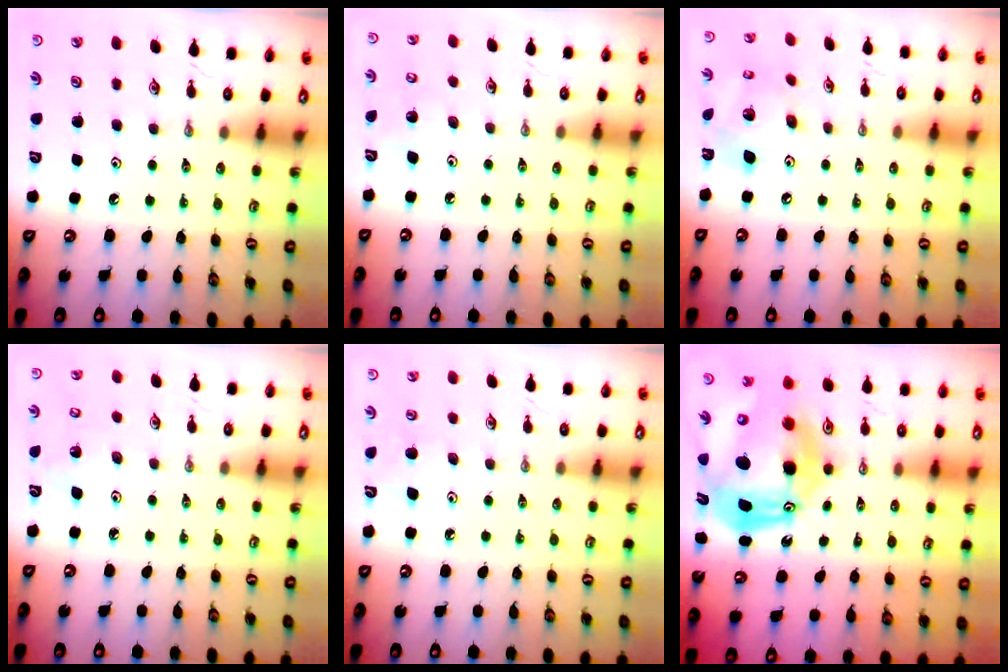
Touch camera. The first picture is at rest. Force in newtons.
{"total": 6.0, "press": 6.0, "slide": 0.5}
{"total": 12.1, "press": 12.0, "slide": 1.0}
{"total": 3.0, "press": 2.6, "slide": 1.6}
{"total": 6.3, "press": 6.2, "slide": 1.2}
{"total": 18.2, "press": 18.0, "slide": 2.6}